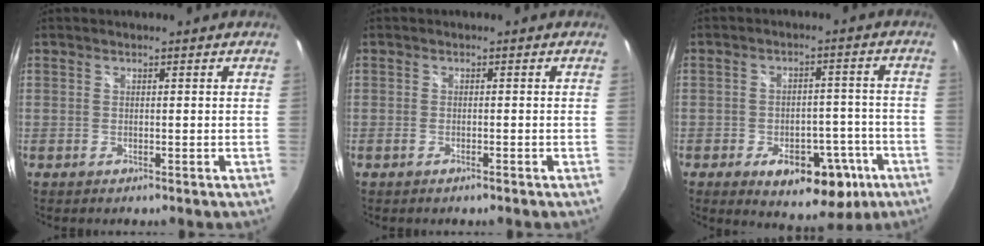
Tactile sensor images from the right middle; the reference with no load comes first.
{"total": 1.1, "force": [-0.9, 0.3, 0.6], "torque": [-0.012, 0.000, -0.017]}
{"total": 14.0, "force": [-7.2, 8.1, 8.8], "torque": [-0.125, 0.007, -0.083]}